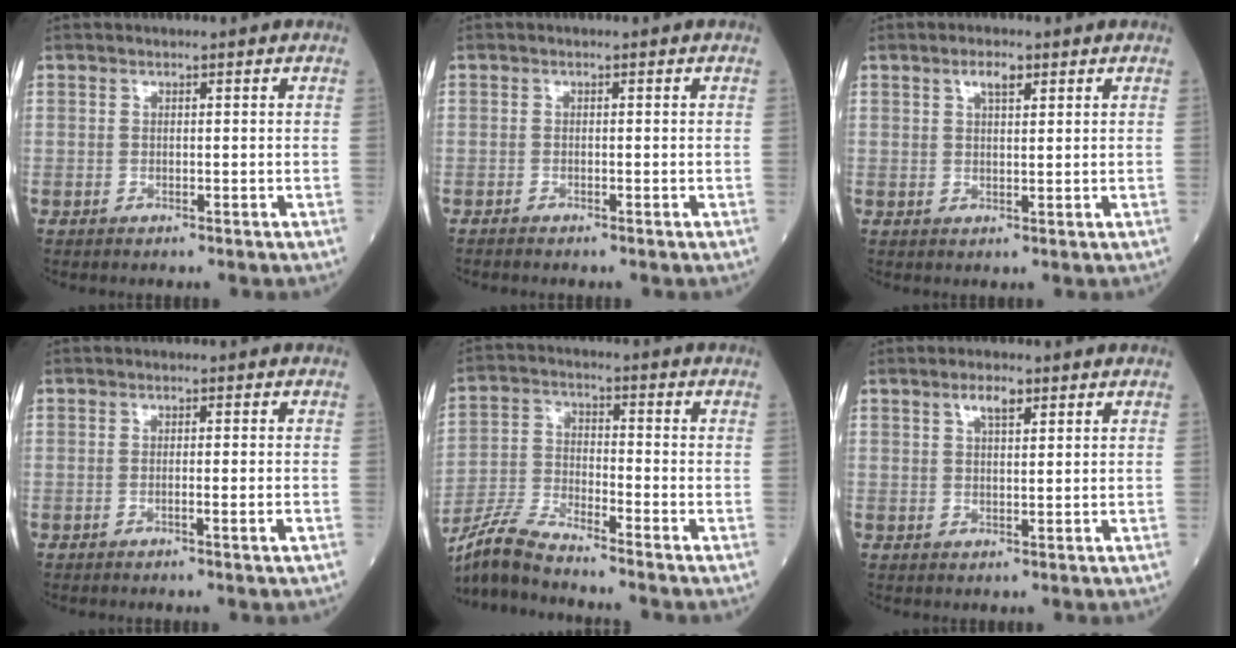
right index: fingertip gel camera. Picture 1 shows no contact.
{"total": 1.3, "force": [-1.2, 0.2, 0.6], "torque": [-0.016, -0.004, -0.017]}
{"total": 2.7, "force": [1.5, 0.8, 2.0], "torque": [-0.041, 0.002, 0.028]}
{"total": 1.8, "force": [-0.8, -0.2, 1.7], "torque": [-0.031, -0.003, -0.012]}
{"total": 8.3, "force": [-7.8, 0.0, 2.9], "torque": [-0.072, -0.019, -0.156]}
{"total": 2.9, "force": [1.7, 0.8, 2.2], "torque": [-0.045, 0.003, 0.030]}